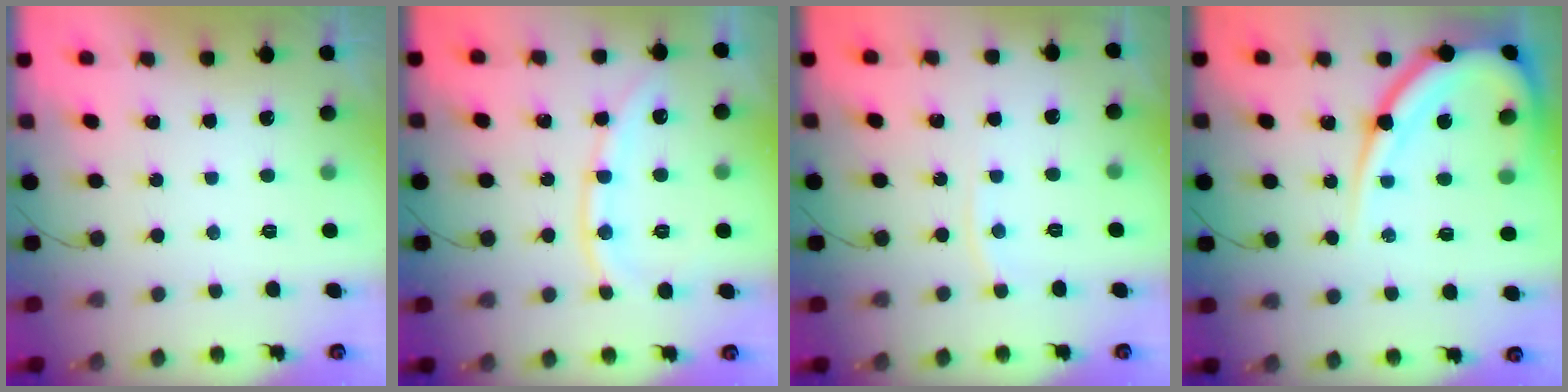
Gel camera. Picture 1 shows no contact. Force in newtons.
{"total": 10.2, "press": 10.1, "slide": 1.5}
{"total": 3.2, "press": 3.2, "slide": 0.5}
{"total": 16.0, "press": 15.9, "slide": 1.8}